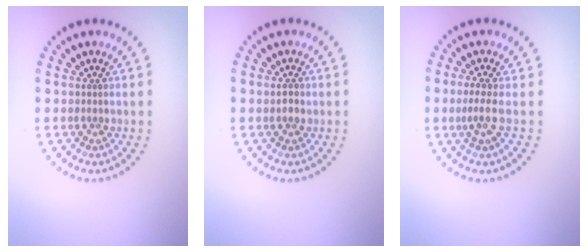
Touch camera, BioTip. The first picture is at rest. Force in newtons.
{"total": 1.0, "press": 1.0, "slide": 0.2}
{"total": 2.1, "press": 1.4, "slide": 1.6}